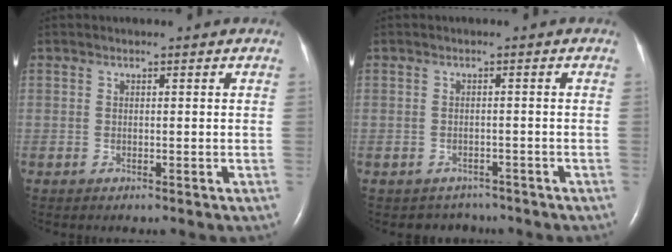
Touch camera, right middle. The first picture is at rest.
{"total": 3.0, "force": [-2.6, 1.5, -0.6], "torque": [0.000, 0.009, -0.035]}